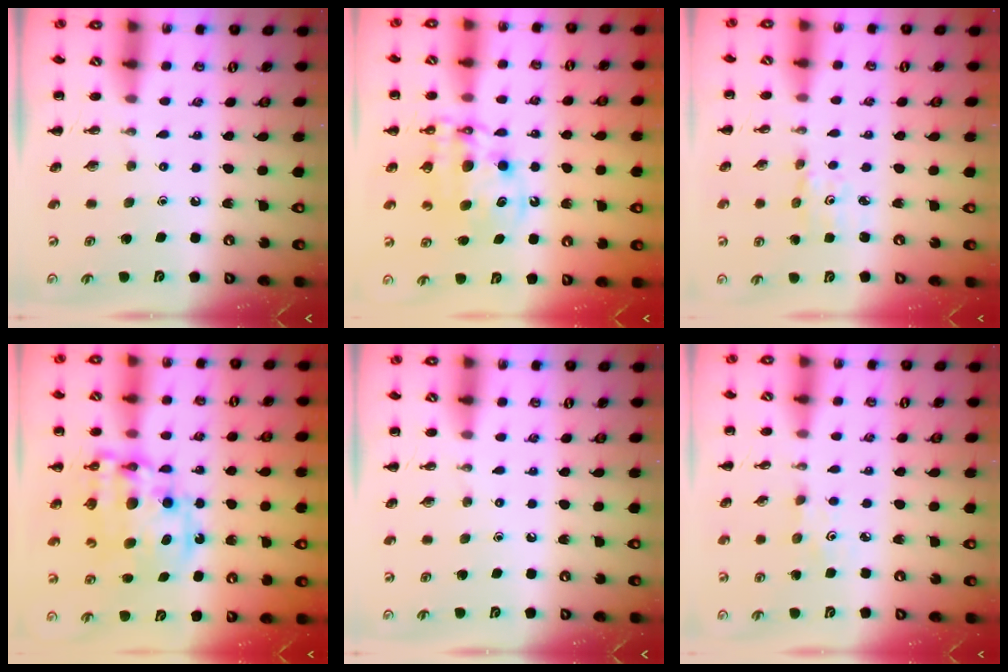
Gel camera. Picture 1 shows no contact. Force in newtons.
{"total": 10.9, "press": 10.5, "slide": 2.7}
{"total": 1.5, "press": 1.5, "slide": 0.3}
{"total": 15.0, "press": 14.6, "slide": 3.1}
{"total": 0.0}
{"total": 1.4, "press": 1.3, "slide": 0.4}